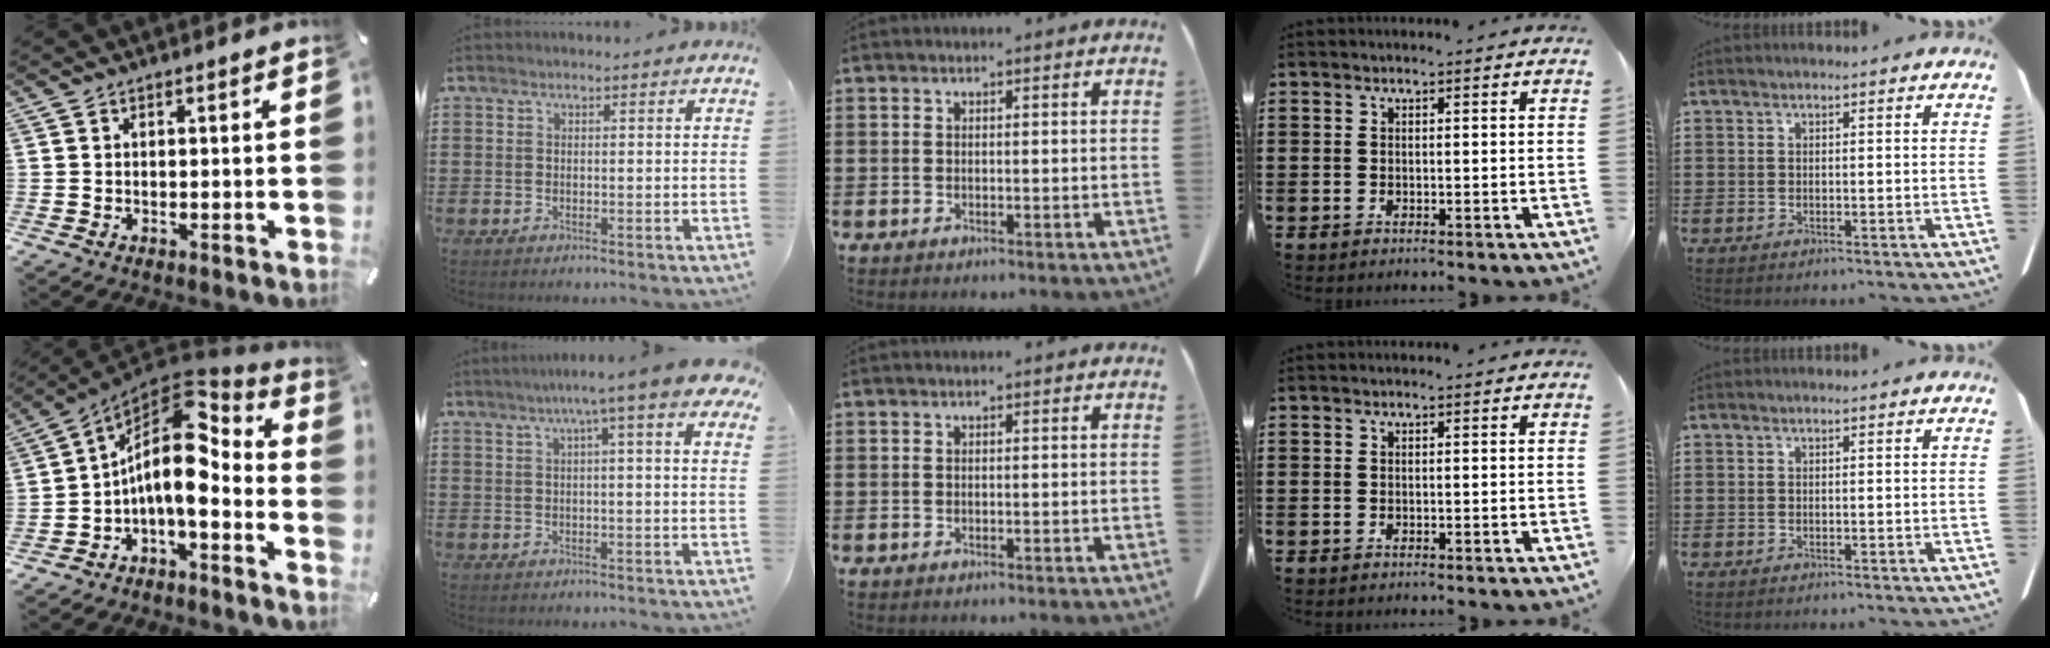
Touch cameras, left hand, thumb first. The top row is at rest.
{"thumb": {"total": 14.2, "force": [1.1, 7.5, 12.0], "torque": [-0.223, -0.040, 0.014]}, "index": {"total": 7.0, "force": [4.1, -0.3, 5.8], "torque": [-0.111, -0.001, 0.067]}}